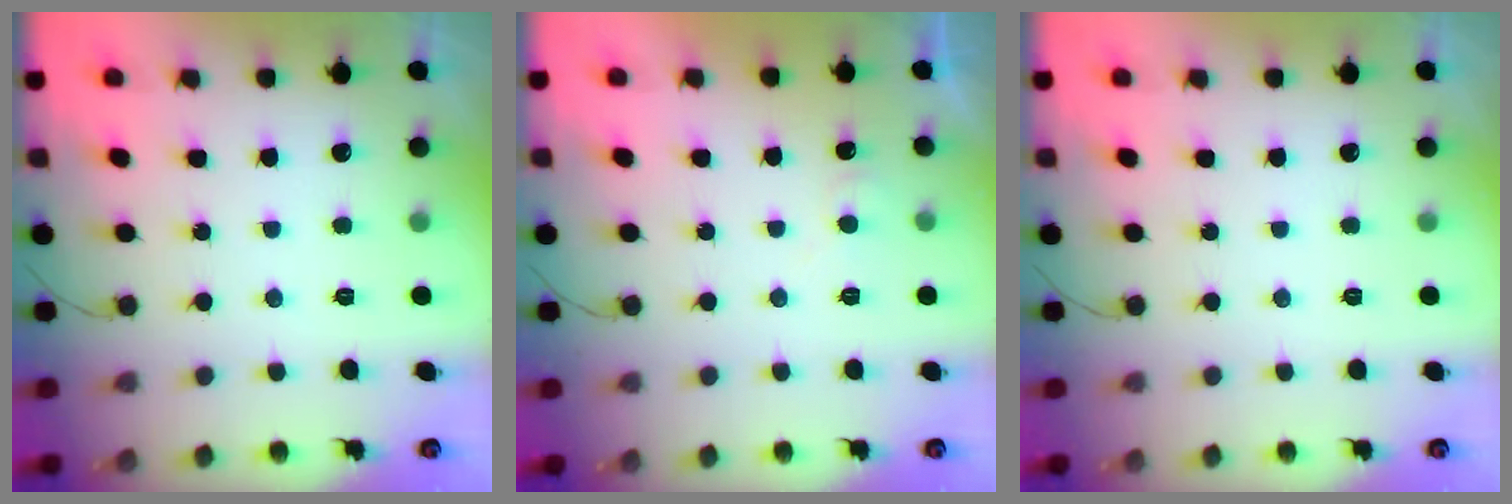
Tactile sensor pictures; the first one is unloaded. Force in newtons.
{"total": 3.8, "press": 3.8, "slide": 0.4}
{"total": 0.0}